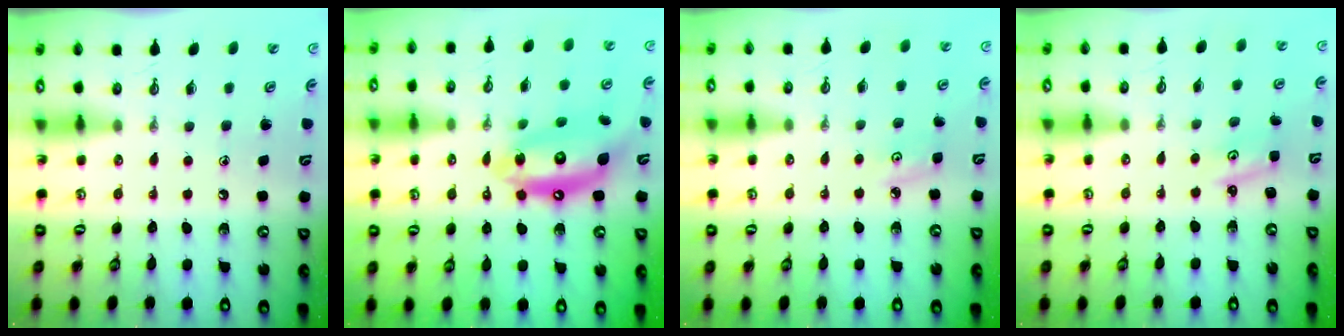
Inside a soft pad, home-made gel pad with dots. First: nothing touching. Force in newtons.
{"total": 16.0, "press": 15.9, "slide": 1.9}
{"total": 3.5, "press": 3.4, "slide": 0.4}
{"total": 1.5, "press": 1.5, "slide": 0.2}